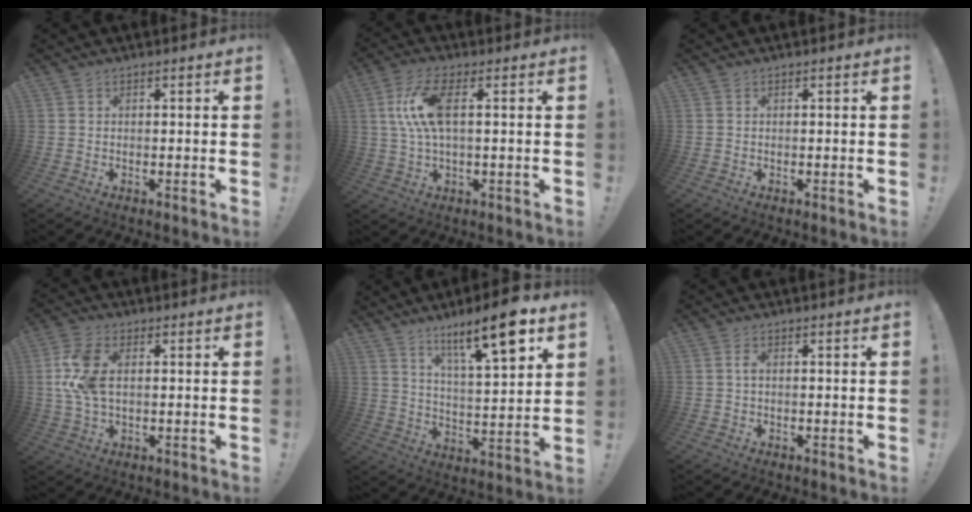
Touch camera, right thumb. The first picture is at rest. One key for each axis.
{"total": 11.5, "fx": 1.8, "fy": 4.3, "fz": 10.5, "tx": -0.204, "ty": -0.006, "tz": 0.030}
{"total": 0.0}
{"total": 10.2, "fx": 1.2, "fy": 6.1, "fz": 8.1, "tx": -0.169, "ty": 0.001, "tz": 0.024}
{"total": 15.6, "fx": 9.2, "fy": 2.8, "fz": 12.2, "tx": -0.192, "ty": -0.049, "tz": 0.138}
{"total": 1.4, "fx": -0.1, "fy": 0.4, "fz": 1.3, "tx": -0.025, "ty": 0.005, "tz": -0.004}